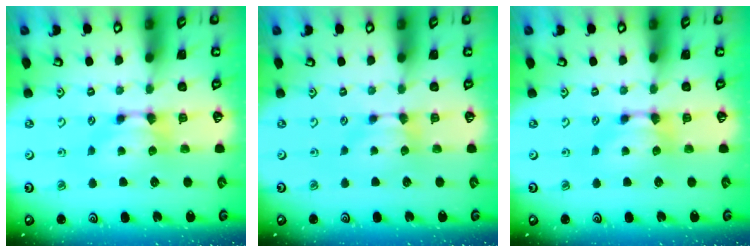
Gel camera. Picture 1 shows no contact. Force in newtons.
{"total": 0.7, "press": 0.6, "slide": 0.5}
{"total": 0.0}